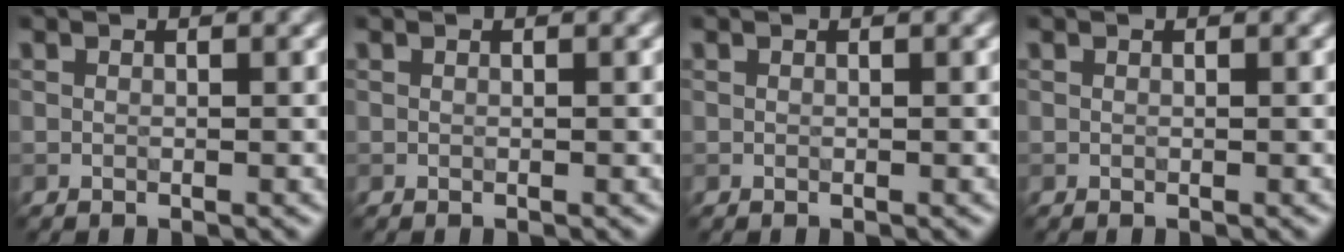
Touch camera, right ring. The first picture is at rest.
{"total": 0.0}
{"total": 0.0}
{"total": 0.0}